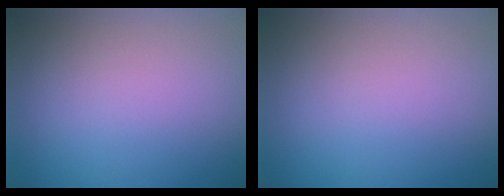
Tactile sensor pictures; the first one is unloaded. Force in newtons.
{"total": 0.0}